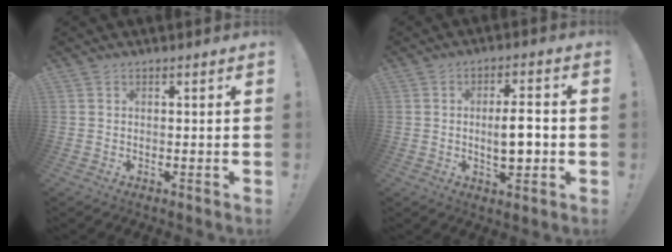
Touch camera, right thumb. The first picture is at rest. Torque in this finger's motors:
{"motor_torque": [0.03, 0.22, 0.22, 0.21, 0.02]}